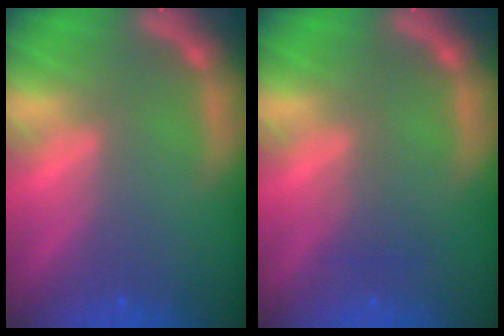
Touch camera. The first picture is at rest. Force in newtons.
{"total": 1.5}